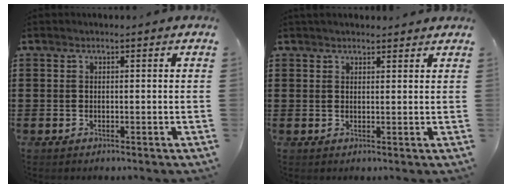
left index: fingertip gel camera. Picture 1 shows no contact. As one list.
[{"total": 1.5, "force": [1.5, 0.3, 0.3], "torque": [-0.007, 0.003, 0.029]}]